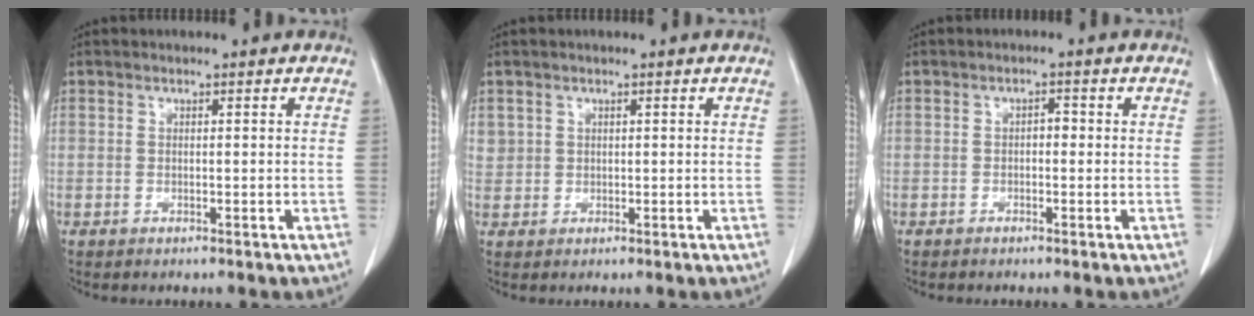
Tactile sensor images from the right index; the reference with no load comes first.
{"total": 2.2, "force": [1.0, 2.0, 0.2], "torque": [0.010, 0.006, 0.019]}
{"total": 1.2, "force": [-0.1, 0.7, 1.0], "torque": [-0.012, 0.005, -0.004]}